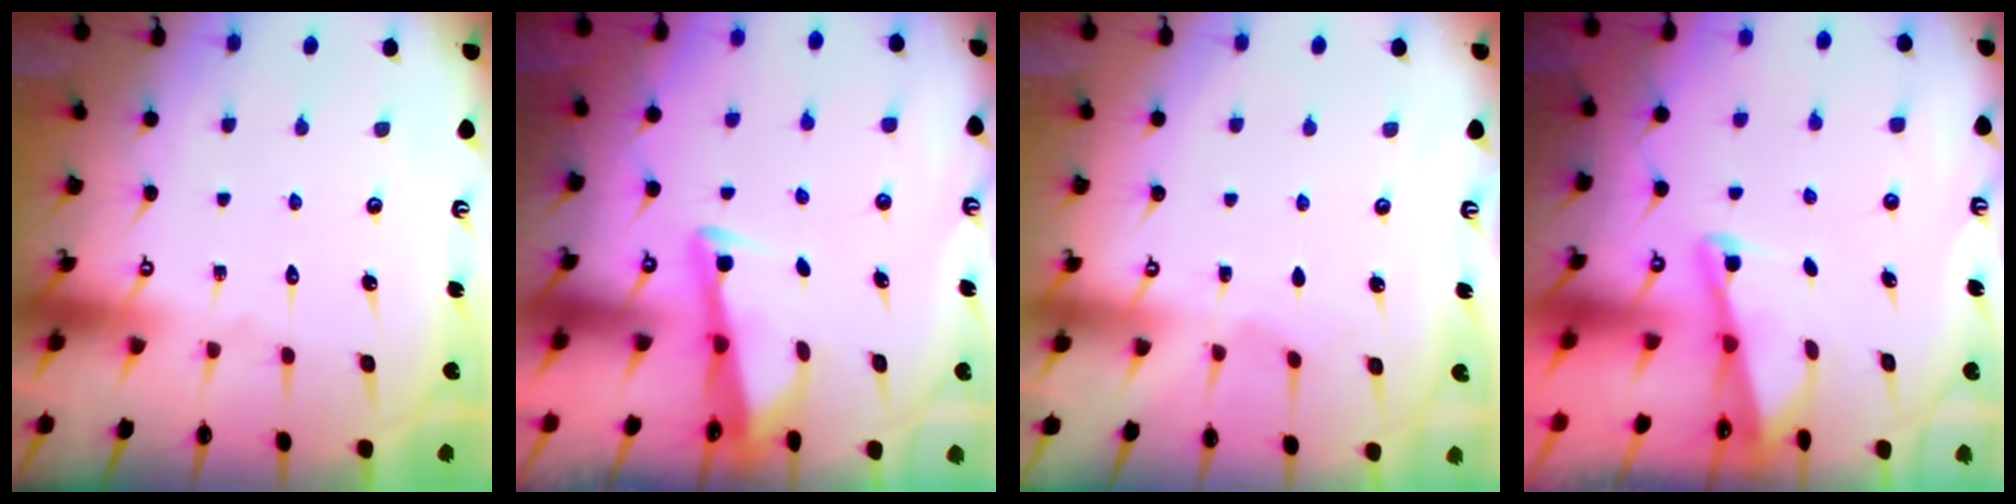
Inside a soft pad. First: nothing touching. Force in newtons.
{"total": 2.8, "press": 2.7, "slide": 0.4}
{"total": 2.7, "press": 2.7, "slide": 0.2}
{"total": 2.1, "press": 2.0, "slide": 0.3}